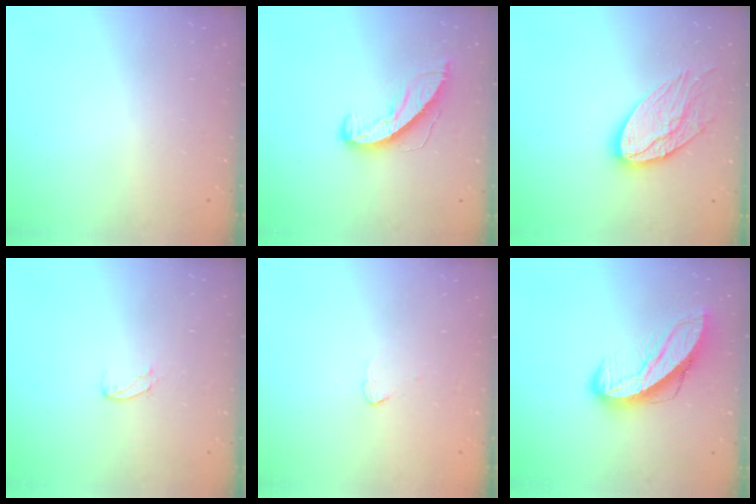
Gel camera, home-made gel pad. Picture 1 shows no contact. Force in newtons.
{"total": 8.4, "press": 8.4, "slide": 0.2}
{"total": 15.0, "press": 15.0, "slide": 1.0}
{"total": 5.4, "press": 5.4, "slide": 0.4}
{"total": 2.6, "press": 2.6, "slide": 0.2}
{"total": 11.0, "press": 11.0, "slide": 1.0}